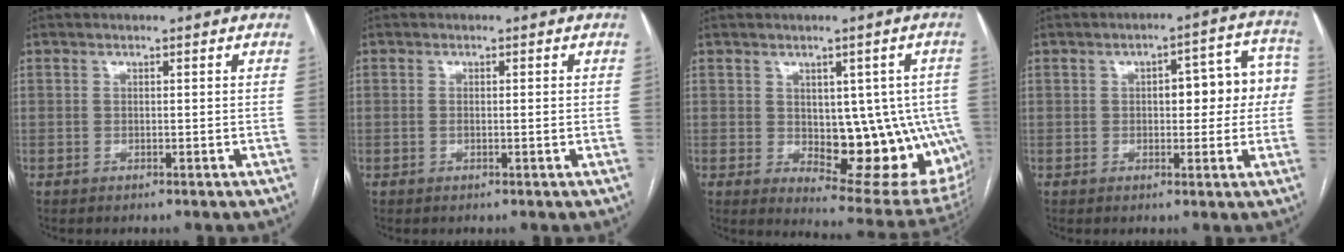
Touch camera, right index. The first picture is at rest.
{"total": 1.0, "force": [-0.1, 0.2, 1.0], "torque": [-0.019, 0.000, 0.001]}
{"total": 15.7, "force": [-1.7, 7.4, 13.8], "torque": [-0.125, 0.005, 0.001]}
{"total": 9.5, "force": [0.6, 3.7, 8.7], "torque": [-0.098, 0.042, 0.009]}